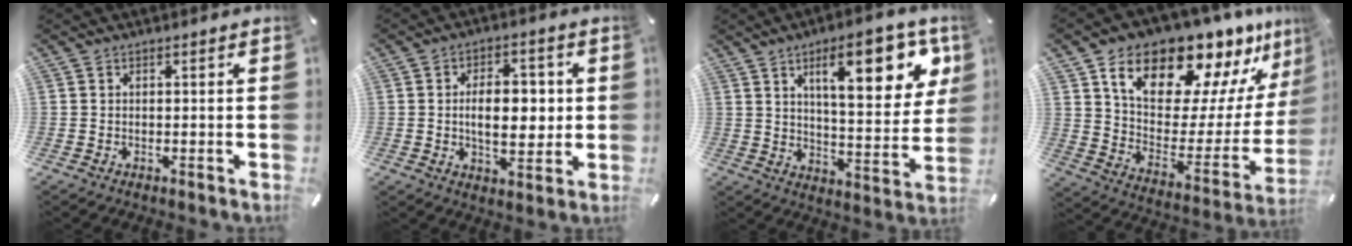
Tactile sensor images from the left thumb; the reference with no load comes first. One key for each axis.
{"total": 10.5, "fx": 0.4, "fy": 6.2, "fz": 8.5, "tx": -0.117, "ty": 0.006, "tz": 0.005}
{"total": 17.8, "fx": 8.5, "fy": 6.6, "fz": 14.2, "tx": -0.205, "ty": -0.029, "tz": 0.129}
{"total": 19.4, "fx": 14.6, "fy": 9.4, "fz": 8.6, "tx": -0.155, "ty": -0.112, "tz": 0.252}